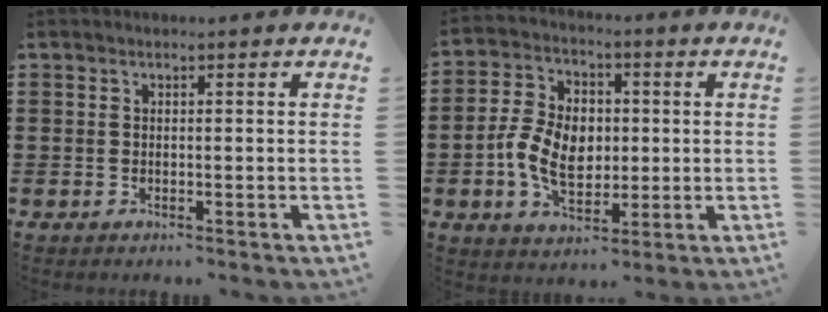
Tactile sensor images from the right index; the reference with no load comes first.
{"total": 8.8, "force": [-0.9, 6.4, 6.0], "torque": [-0.136, 0.015, -0.016]}